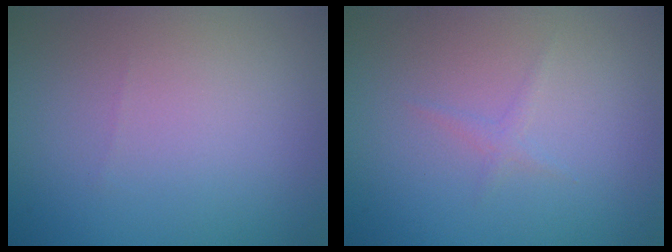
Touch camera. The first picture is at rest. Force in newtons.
{"total": 0.8, "press": 0.8, "slide": 0.0}